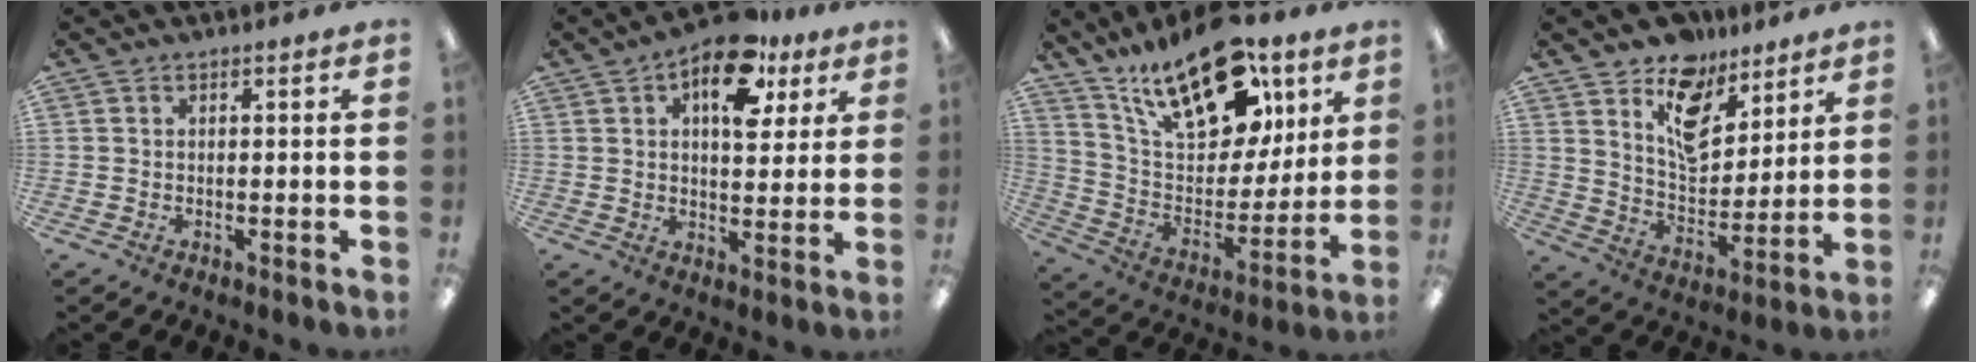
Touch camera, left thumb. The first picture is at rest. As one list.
[{"total": 13.7, "force": [7.0, 7.1, 9.4], "torque": [-0.113, -0.028, 0.115]}, {"total": 24.1, "force": [15.4, 11.7, 14.5], "torque": [-0.248, -0.081, 0.267]}, {"total": 12.7, "force": [9.0, 7.2, 5.3], "torque": [-0.083, -0.054, 0.167]}]